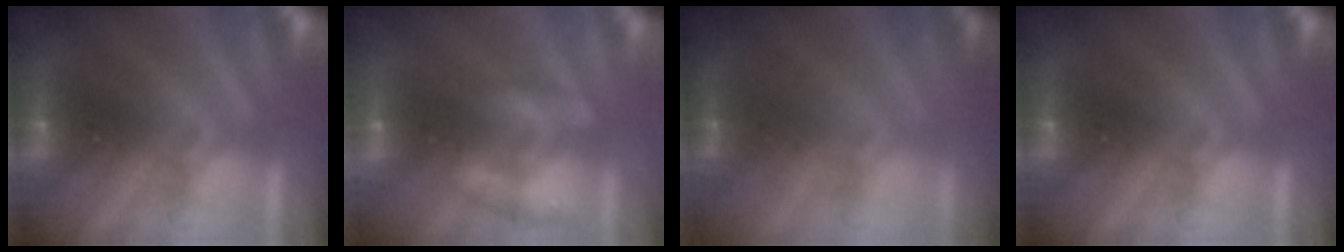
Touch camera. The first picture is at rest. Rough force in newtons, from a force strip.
{"total": 2.3}
{"total": 1.7}
{"total": 0.0}